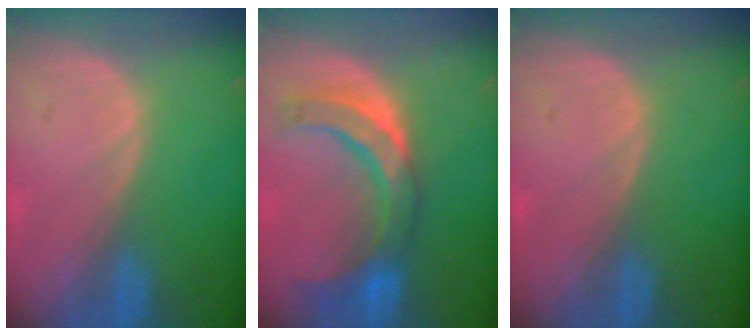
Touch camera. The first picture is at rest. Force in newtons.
{"total": 9.0, "press": 8.8, "slide": 1.8}
{"total": 0.0}